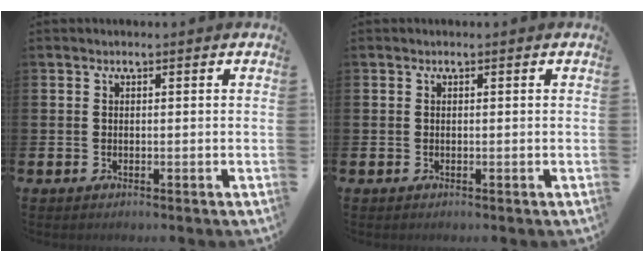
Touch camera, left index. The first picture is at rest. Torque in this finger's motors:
{"motor_torque": [0.00, 0.00, 0.00, 0.01]}